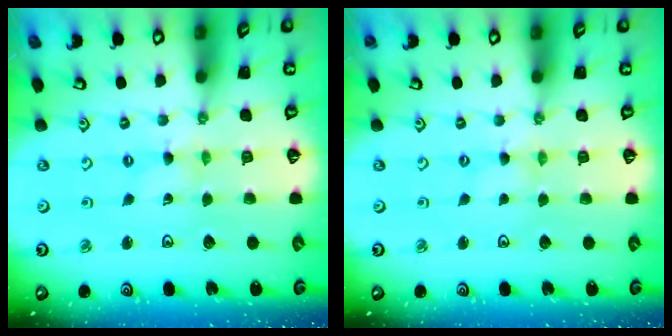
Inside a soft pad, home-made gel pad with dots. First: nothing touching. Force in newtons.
{"total": 0.0}